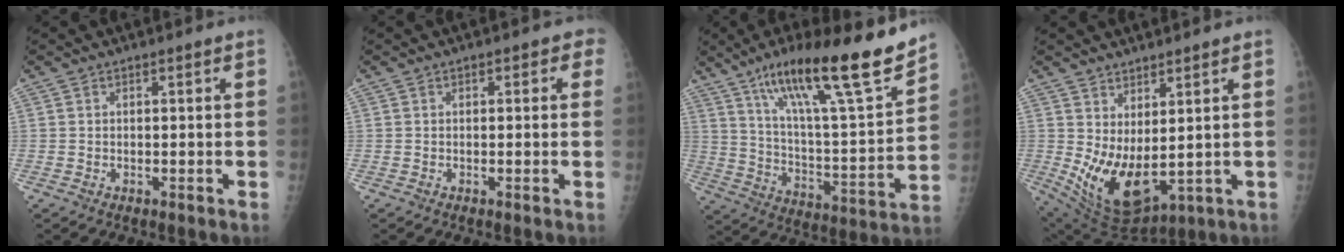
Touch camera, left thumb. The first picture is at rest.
{"total": 2.5, "force": [1.1, 1.5, 1.7], "torque": [0.001, 0.003, 0.007]}
{"total": 25.3, "force": [17.2, 4.7, 18.0], "torque": [-0.267, -0.062, 0.287]}
{"total": 11.9, "force": [2.2, 5.5, 10.3], "torque": [-0.180, -0.033, 0.067]}